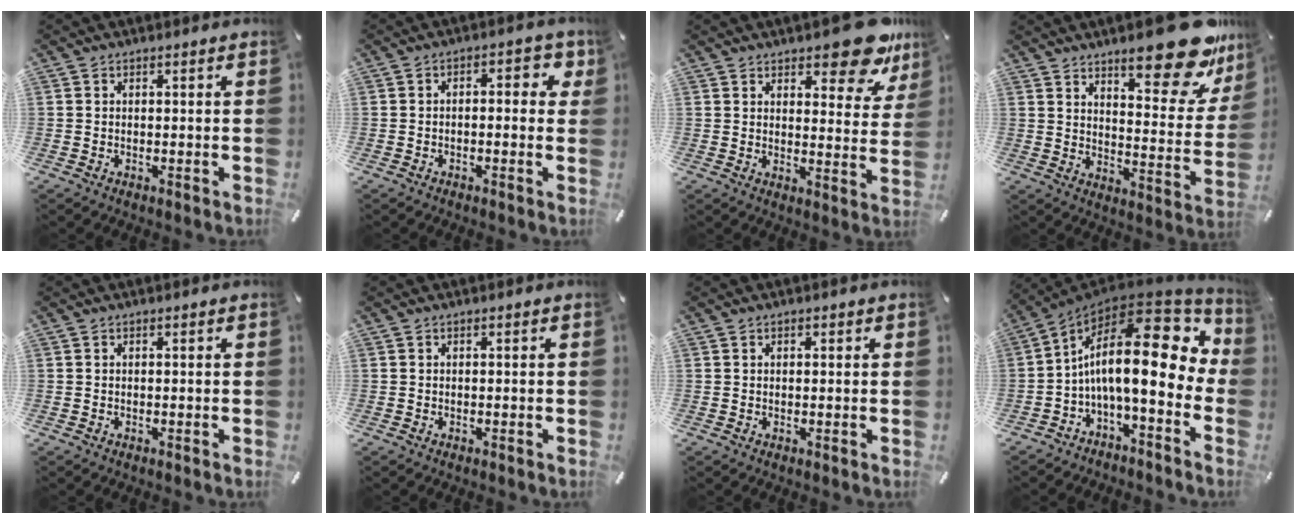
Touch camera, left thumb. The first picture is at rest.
{"total": 4.6, "force": [-0.5, 2.3, 4.0], "torque": [-0.051, 0.007, -0.018]}
{"total": 12.9, "force": [9.8, 5.1, 6.8], "torque": [-0.073, -0.071, 0.168]}
{"total": 21.4, "force": [14.9, 7.2, 13.6], "torque": [-0.177, -0.114, 0.244]}
{"total": 0.0}
{"total": 0.0}
{"total": 0.6, "force": [0.2, 0.5, 0.3], "torque": [-0.005, 0.003, 0.004]}
{"total": 22.0, "force": [3.7, 8.1, 20.1], "torque": [-0.339, -0.050, 0.060]}